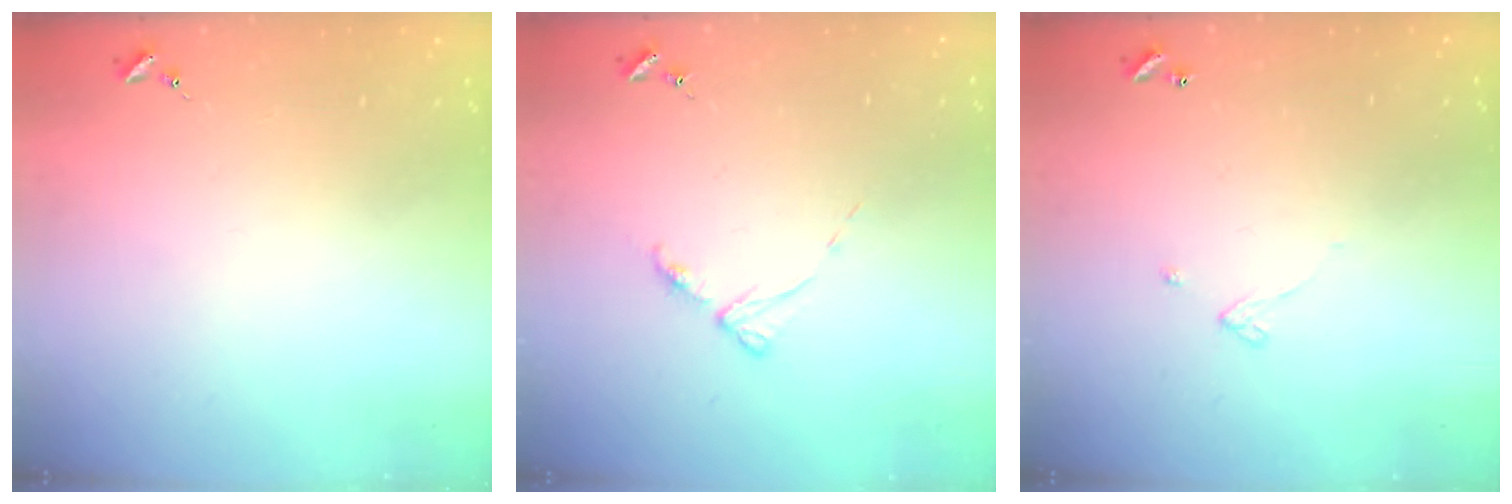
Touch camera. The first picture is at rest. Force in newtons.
{"total": 4.5, "press": 4.5, "slide": 0.5}
{"total": 2.6, "press": 2.6, "slide": 0.2}